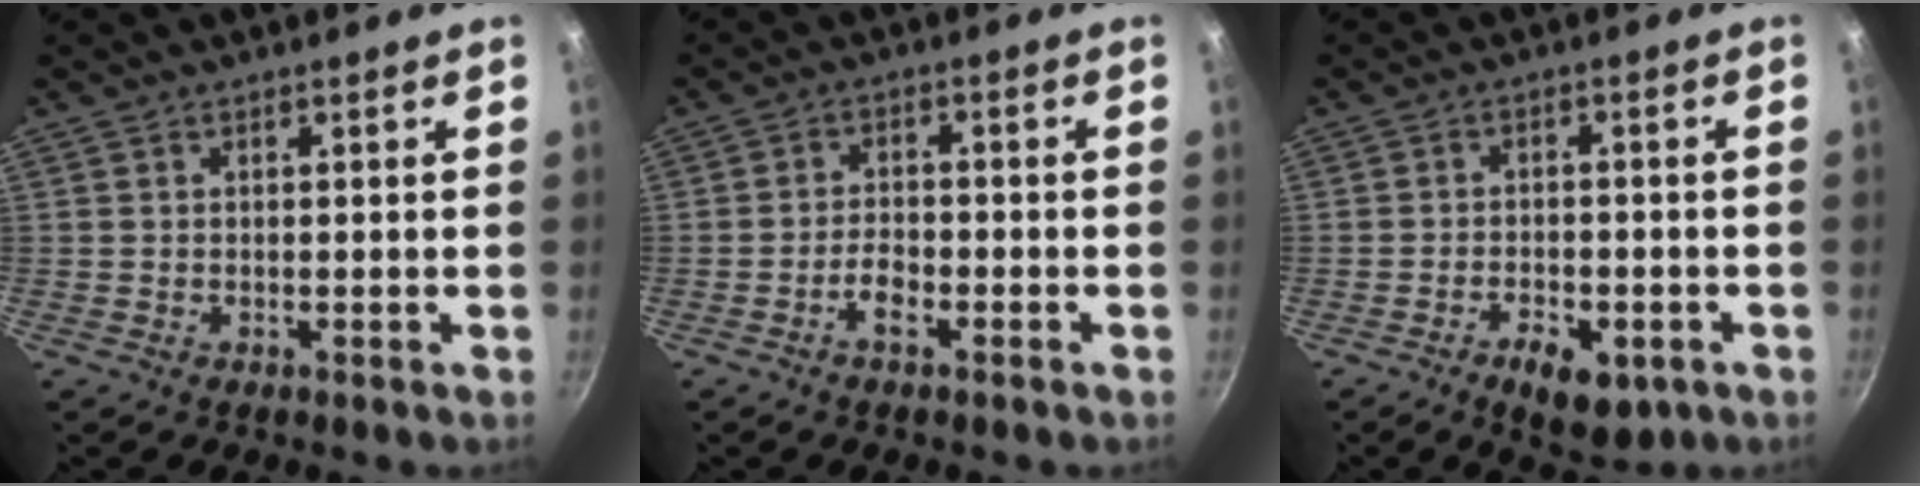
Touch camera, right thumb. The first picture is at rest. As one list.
[{"total": 3.8, "force": [-2.2, 1.6, 2.6], "torque": [-0.043, 0.022, -0.041]}, {"total": 8.1, "force": [-3.9, 4.2, 5.7], "torque": [-0.067, 0.018, -0.049]}]